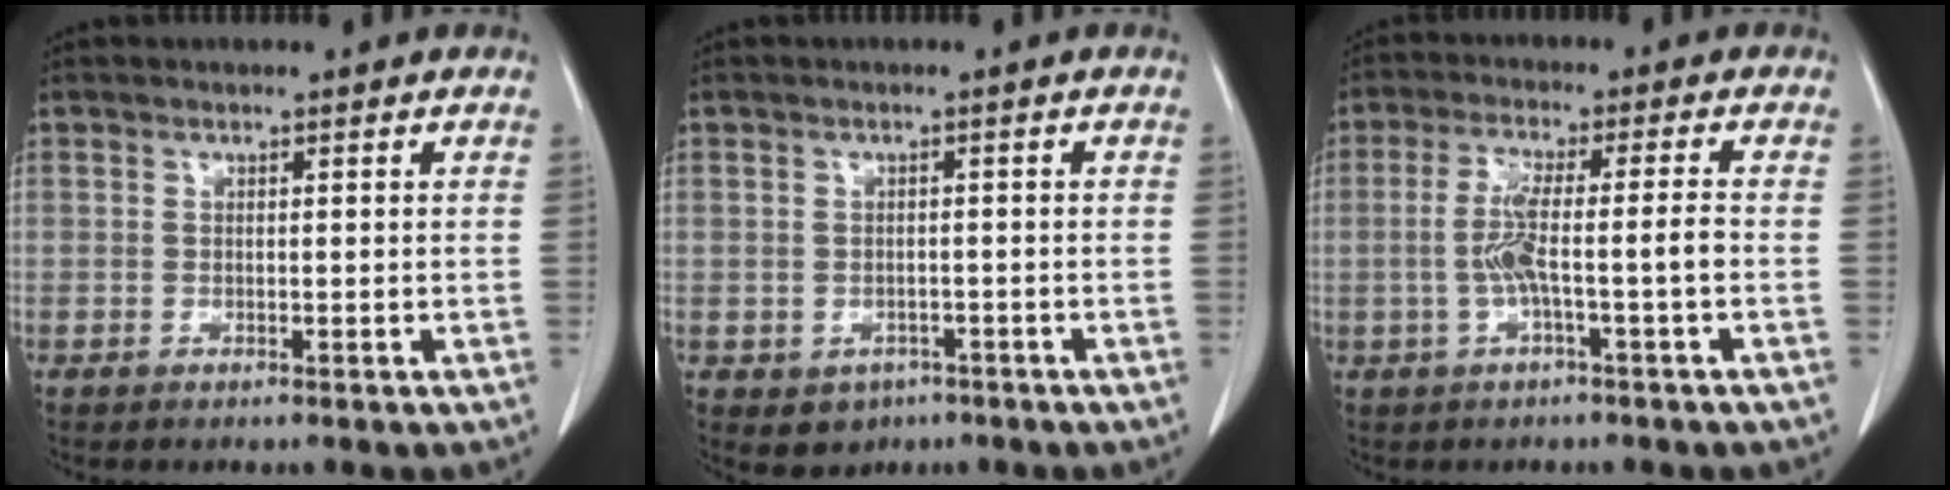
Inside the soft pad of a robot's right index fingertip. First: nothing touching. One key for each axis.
{"total": 3.6, "fx": -1.7, "fy": 3.0, "fz": 1.0, "tx": -0.010, "ty": 0.005, "tz": -0.014}
{"total": 6.2, "fx": -1.4, "fy": -0.2, "fz": 6.0, "tx": -0.122, "ty": 0.012, "tz": -0.023}